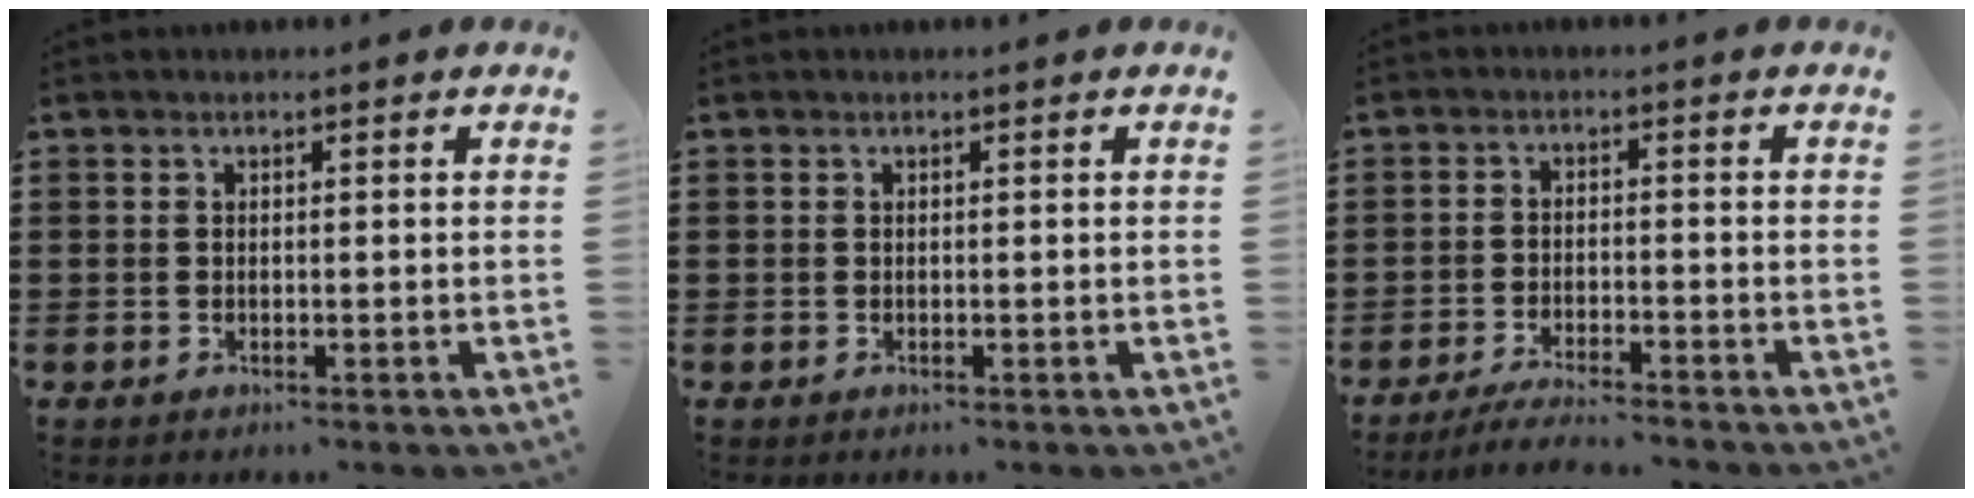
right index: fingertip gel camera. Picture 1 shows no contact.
{"total": 0.0}
{"total": 2.7, "force": [-2.6, 0.0, 0.5], "torque": [-0.011, 0.002, -0.053]}